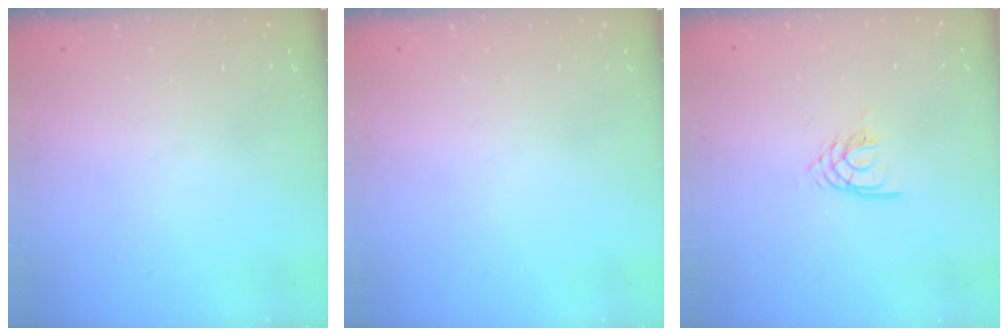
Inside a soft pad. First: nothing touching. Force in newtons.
{"total": 0.0}
{"total": 2.5, "press": 2.4, "slide": 0.4}